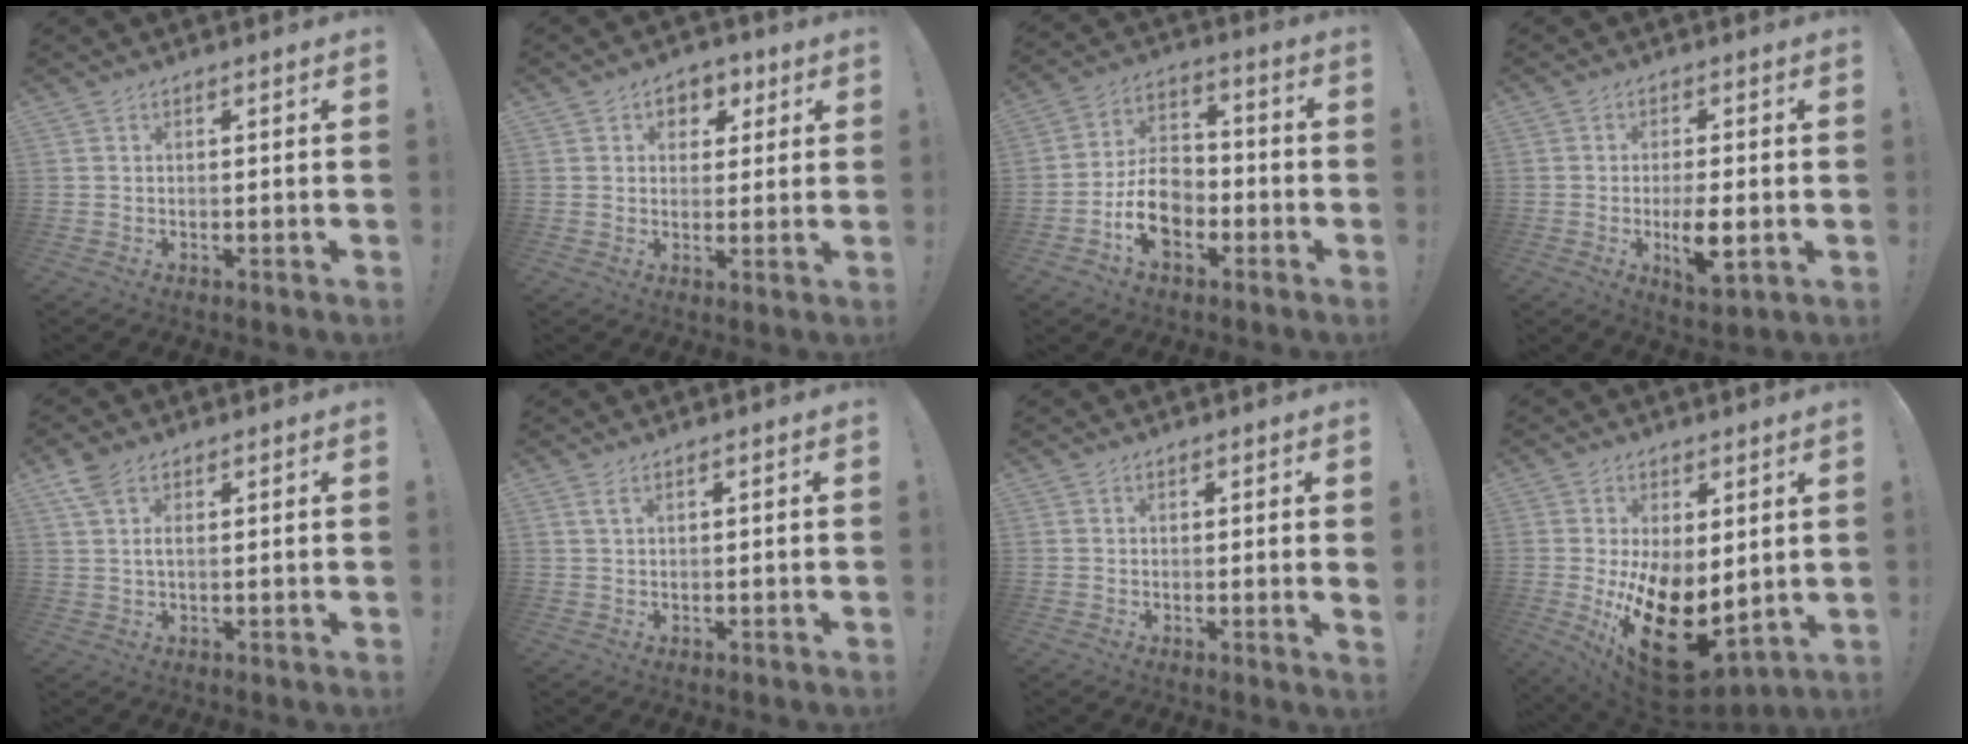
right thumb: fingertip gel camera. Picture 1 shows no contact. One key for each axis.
{"total": 5.2, "fx": 1.5, "fy": 4.6, "fz": 1.7, "tx": -0.012, "ty": -0.005, "tz": 0.026}
{"total": 13.1, "fx": -5.1, "fy": 9.4, "fz": 7.5, "tx": -0.119, "ty": 0.035, "tz": -0.087}
{"total": 7.7, "fx": -2.1, "fy": 3.3, "fz": 6.6, "tx": -0.105, "ty": -0.004, "tz": -0.034}
{"total": 4.0, "fx": 2.1, "fy": 1.9, "fz": 2.9, "tx": -0.056, "ty": -0.001, "tz": 0.039}
{"total": 1.7, "fx": 0.8, "fy": 0.3, "fz": 1.5, "tx": -0.022, "ty": -0.002, "tz": 0.013}
{"total": 1.5, "fx": 0.7, "fy": -0.5, "fz": 1.2, "tx": -0.010, "ty": -0.007, "tz": 0.008}
{"total": 18.8, "fx": -3.2, "fy": 11.1, "fz": 14.8, "tx": -0.234, "ty": -0.005, "tz": -0.032}